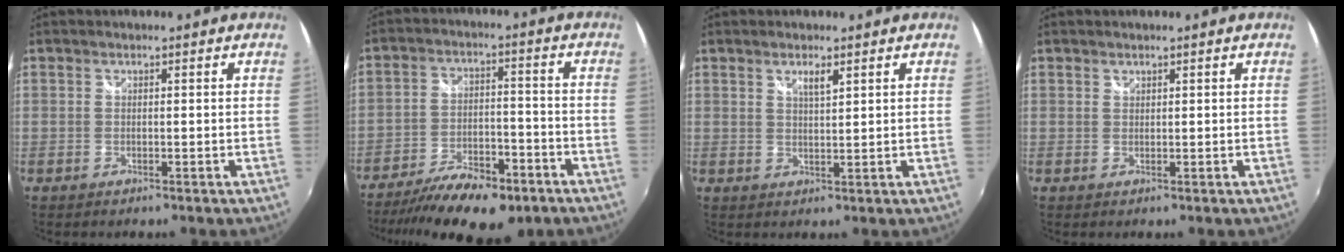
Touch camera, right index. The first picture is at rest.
{"total": 17.5, "force": [-12.5, 6.7, 10.3], "torque": [-0.205, -0.027, -0.190]}
{"total": 2.5, "force": [1.5, 0.6, 1.9], "torque": [-0.030, 0.000, 0.025]}
{"total": 0.5, "force": [0.5, 0.3, 0.0], "torque": [0.002, 0.000, 0.009]}